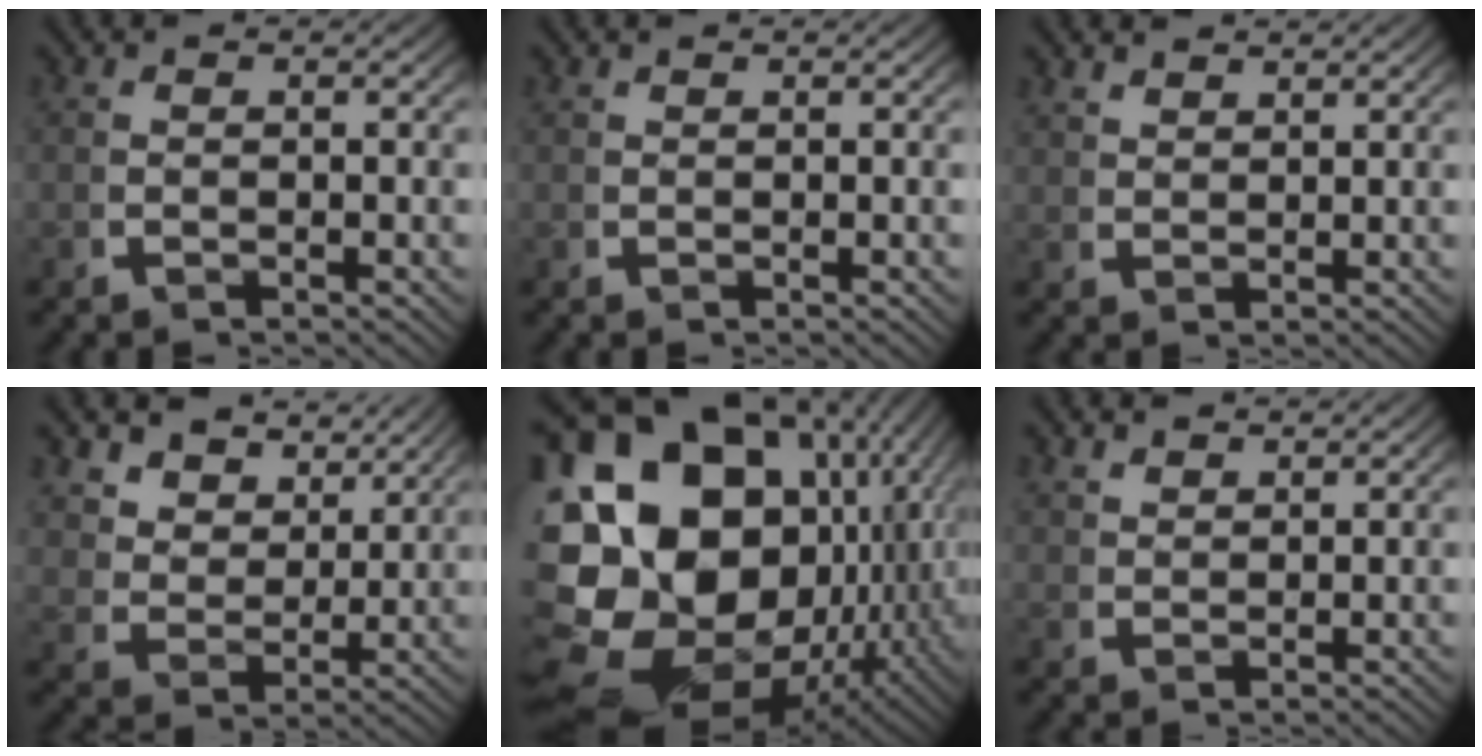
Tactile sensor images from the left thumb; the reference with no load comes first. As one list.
[{"total": 0.7, "force": [0.6, -0.1, -0.2], "torque": [0.002, -0.004, 0.019]}, {"total": 2.4, "force": [2.4, 0.0, 0.0], "torque": [0.004, 0.003, 0.052]}, {"total": 6.3, "force": [4.1, 3.6, 3.2], "torque": [-0.067, -0.006, 0.072]}, {"total": 26.2, "force": [-1.3, 19.2, 17.8], "torque": [-0.368, -0.082, 0.001]}, {"total": 2.7, "force": [2.7, 0.2, 0.1], "torque": [0.002, 0.003, 0.056]}]